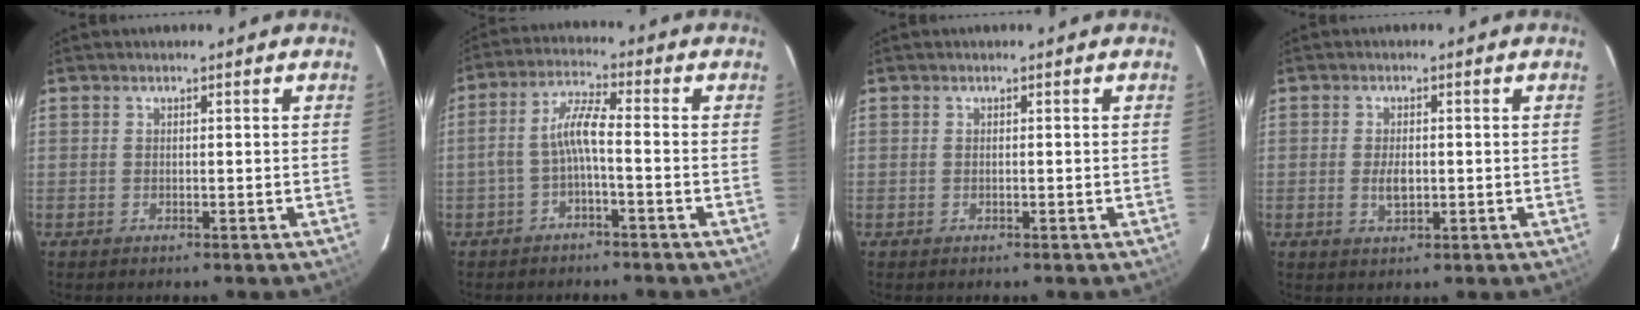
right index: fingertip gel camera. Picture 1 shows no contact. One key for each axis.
{"total": 5.3, "fx": -2.1, "fy": 0.6, "fz": 4.8, "tx": -0.113, "ty": 0.015, "tz": -0.037}
{"total": 0.0}
{"total": 3.3, "fx": -0.4, "fy": 1.7, "fz": 2.8, "tx": -0.051, "ty": -0.003, "tz": -0.005}